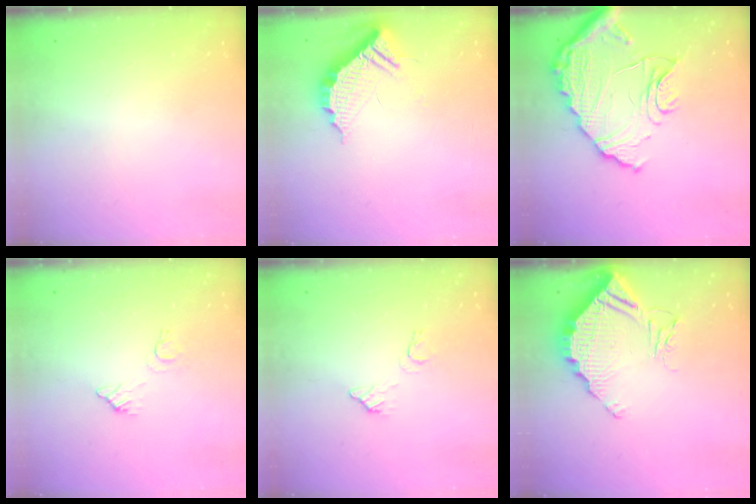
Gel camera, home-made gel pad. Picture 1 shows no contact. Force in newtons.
{"total": 11.3, "press": 11.2, "slide": 0.4}
{"total": 16.2, "press": 16.1, "slide": 1.4}
{"total": 5.2, "press": 5.2, "slide": 0.2}
{"total": 5.8, "press": 5.8, "slide": 0.4}
{"total": 12.2, "press": 12.1, "slide": 0.7}